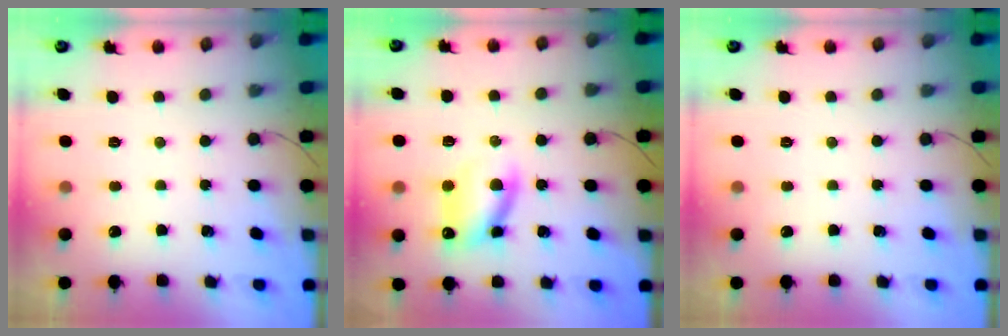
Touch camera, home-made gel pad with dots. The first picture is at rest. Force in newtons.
{"total": 11.7, "press": 11.6, "slide": 1.8}
{"total": 0.0}